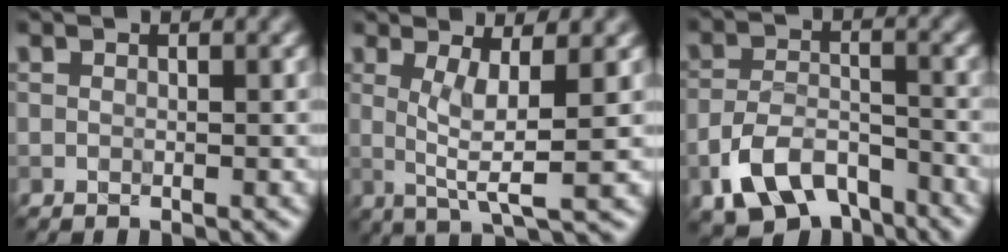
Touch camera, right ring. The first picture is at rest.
{"total": 4.1, "force": [0.8, 0.6, 3.9], "torque": [-0.078, -0.004, 0.015]}
{"total": 7.0, "force": [-4.5, 3.7, 4.0], "torque": [-0.074, -0.003, -0.083]}